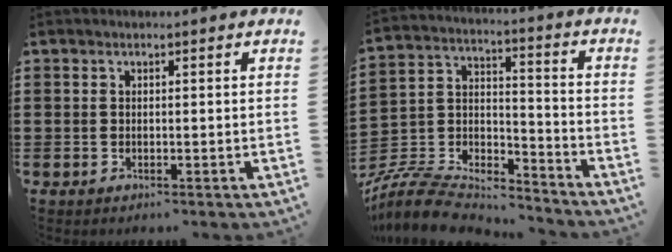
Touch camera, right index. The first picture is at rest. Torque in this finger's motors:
{"motor_torque": [-1.12, 1.01, -1.05, -0.21]}